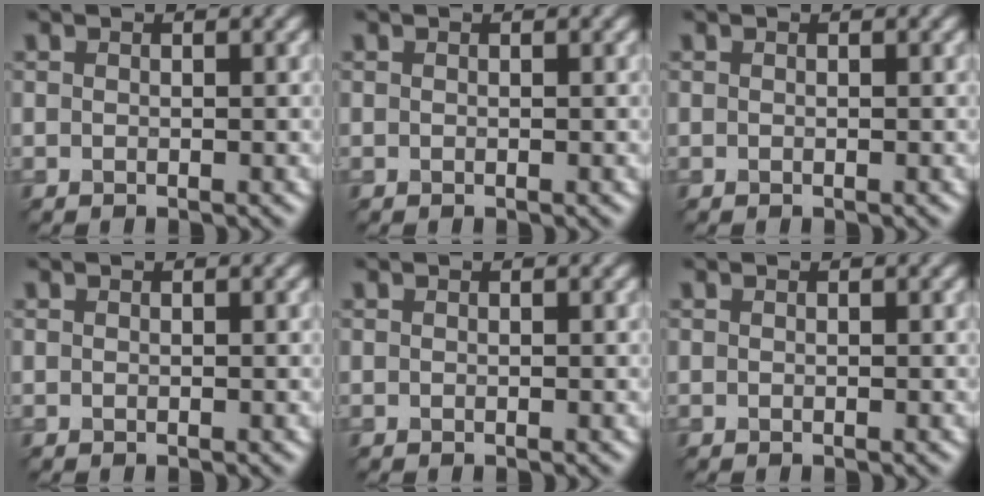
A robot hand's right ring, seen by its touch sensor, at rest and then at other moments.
{"total": 0.0}
{"total": 0.0}
{"total": 0.0}
{"total": 0.0}
{"total": 0.0}